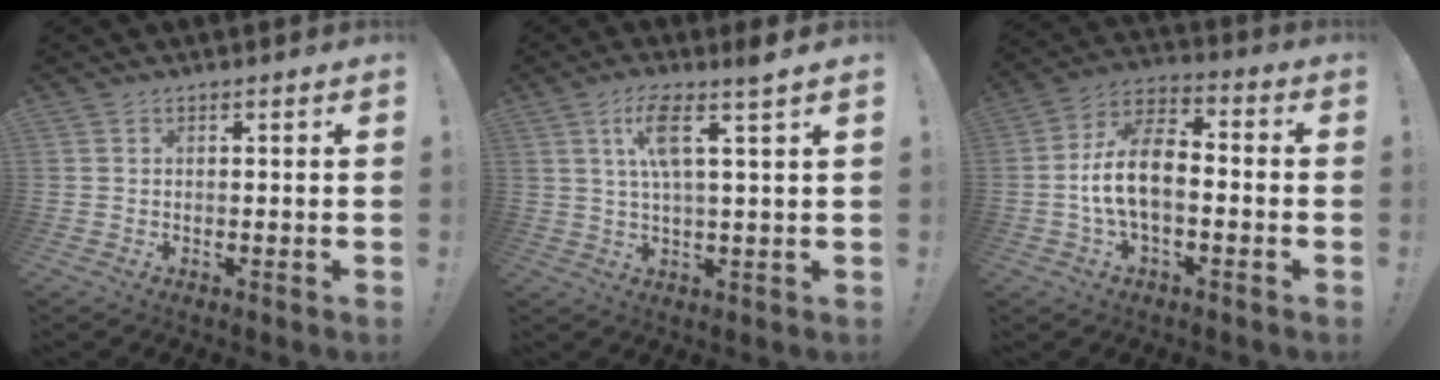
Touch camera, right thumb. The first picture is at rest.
{"total": 8.7, "force": [4.0, 0.2, 7.8], "torque": [-0.139, -0.011, 0.062]}
{"total": 12.7, "force": [-2.3, 6.8, 10.4], "torque": [-0.198, 0.016, -0.040]}